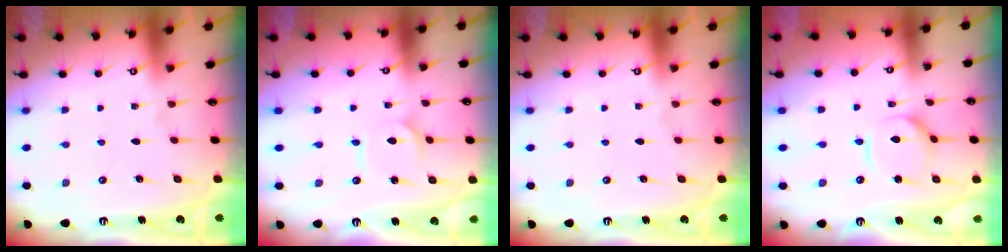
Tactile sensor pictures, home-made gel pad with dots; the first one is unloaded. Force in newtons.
{"total": 2.3, "press": 2.2, "slide": 0.3}
{"total": 0.0}
{"total": 6.5, "press": 6.5, "slide": 0.6}